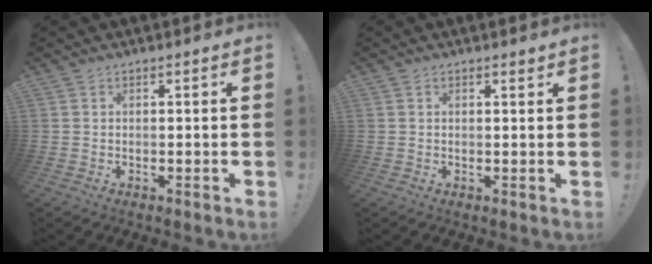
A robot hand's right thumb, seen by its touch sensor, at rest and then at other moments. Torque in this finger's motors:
{"motor_torque": [-0.03, 0.24, 0.18, 0.19, -0.01]}